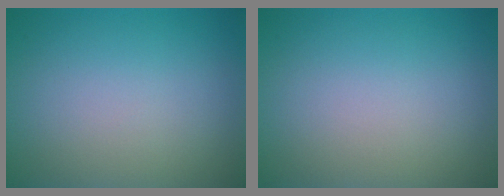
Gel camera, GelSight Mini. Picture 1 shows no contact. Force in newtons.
{"total": 0.0}